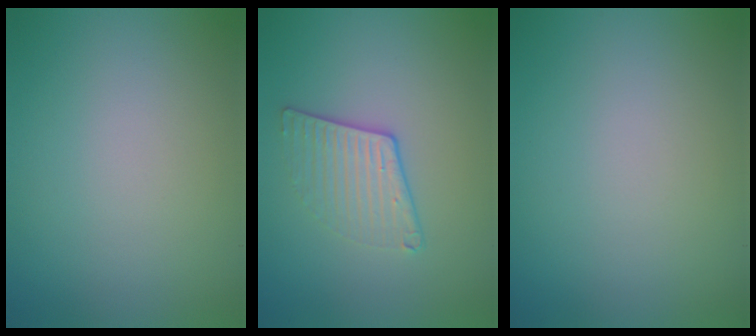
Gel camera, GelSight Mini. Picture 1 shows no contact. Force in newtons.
{"total": 2.3, "press": 1.9, "slide": 1.3}
{"total": 0.0}